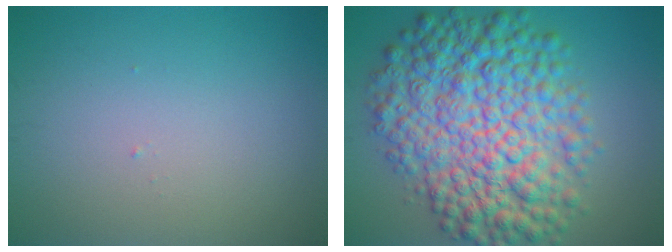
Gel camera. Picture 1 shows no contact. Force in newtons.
{"total": 11.8, "press": 11.8, "slide": 0.0}